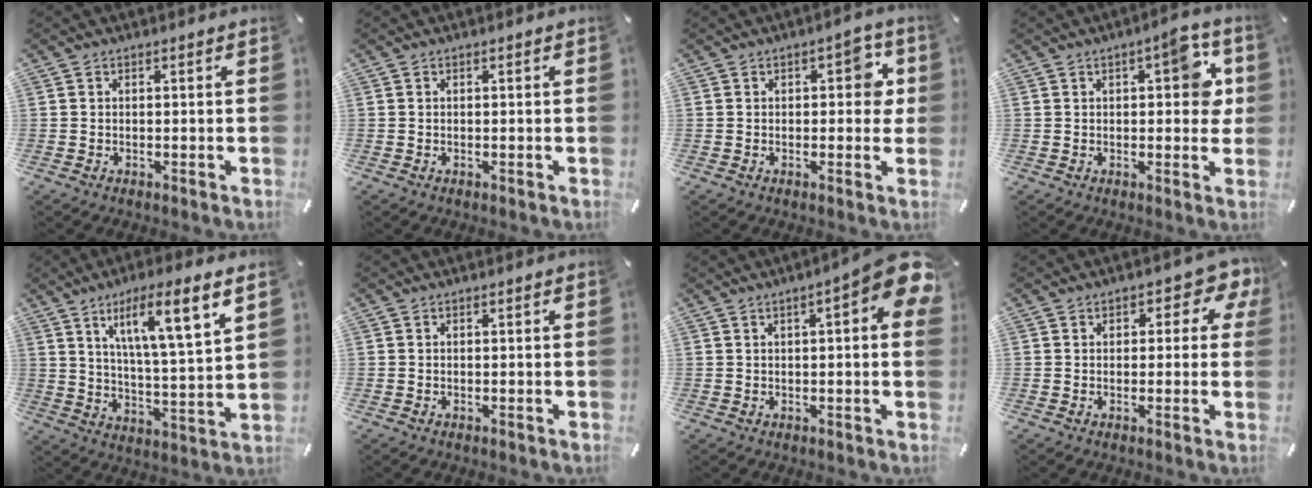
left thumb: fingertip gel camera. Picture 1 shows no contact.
{"total": 0.0}
{"total": 5.9, "force": [1.1, 3.3, 4.7], "torque": [-0.046, -0.003, 0.008]}
{"total": 8.8, "force": [2.4, 4.0, 7.5], "torque": [-0.080, -0.010, 0.030]}
{"total": 12.3, "force": [7.9, 1.5, 9.3], "torque": [-0.154, -0.043, 0.122]}
{"total": 0.0}
{"total": 8.9, "force": [3.8, 2.0, 7.8], "torque": [-0.107, -0.028, 0.061]}
{"total": 5.3, "force": [1.9, 3.3, 3.8], "torque": [-0.040, -0.005, 0.024]}